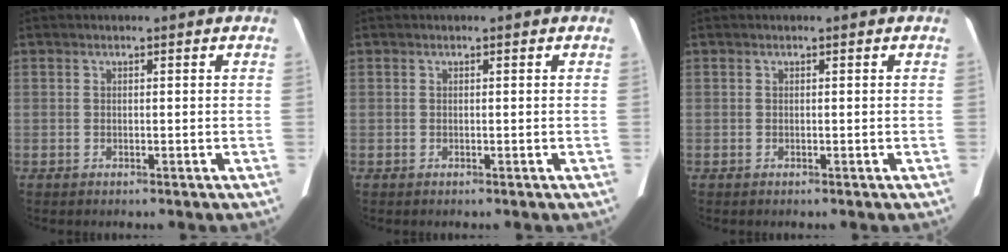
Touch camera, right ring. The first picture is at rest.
{"total": 0.0}
{"total": 0.0}